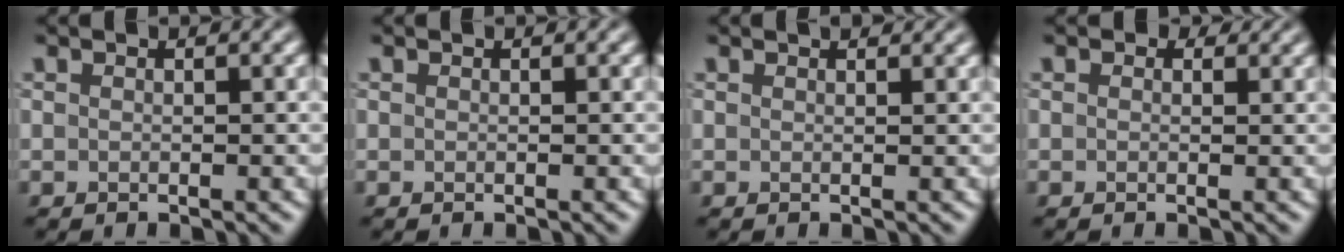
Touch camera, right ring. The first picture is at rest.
{"total": 0.0}
{"total": 1.1, "force": [1.0, 0.2, 0.4], "torque": [-0.007, -0.003, 0.009]}
{"total": 0.8, "force": [0.4, 0.6, 0.4], "torque": [-0.004, -0.005, -0.002]}